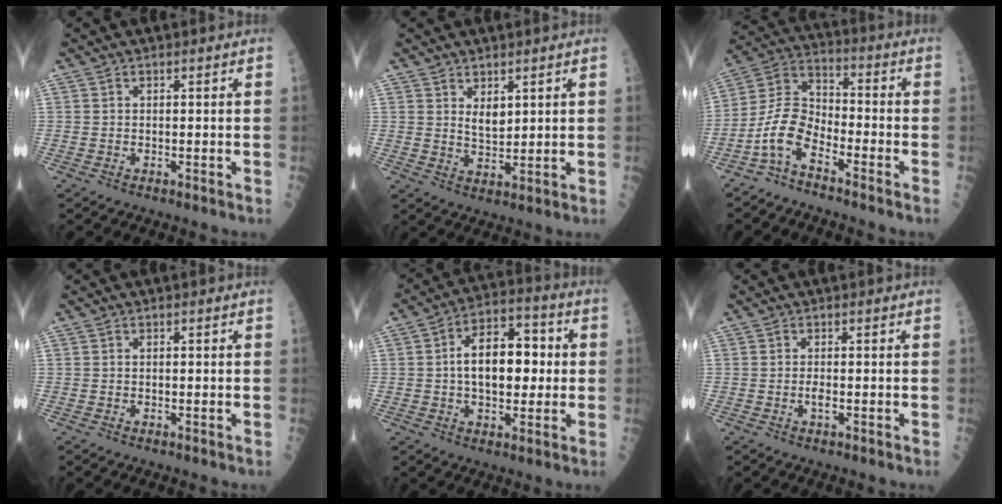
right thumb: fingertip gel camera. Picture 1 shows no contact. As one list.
[{"total": 3.6, "force": [1.7, 1.8, 2.5], "torque": [-0.033, -0.018, 0.035]}, {"total": 9.4, "force": [-5.3, 4.1, 6.5], "torque": [-0.131, 0.057, -0.116]}, {"total": 0.6, "force": [0.1, 0.3, 0.5], "torque": [-0.011, -0.001, 0.003]}, {"total": 14.2, "force": [0.8, 8.1, 11.6], "torque": [-0.150, 0.026, 0.006]}, {"total": 1.5, "force": [-0.3, 0.6, 1.4], "torque": [-0.025, 0.000, -0.006]}]